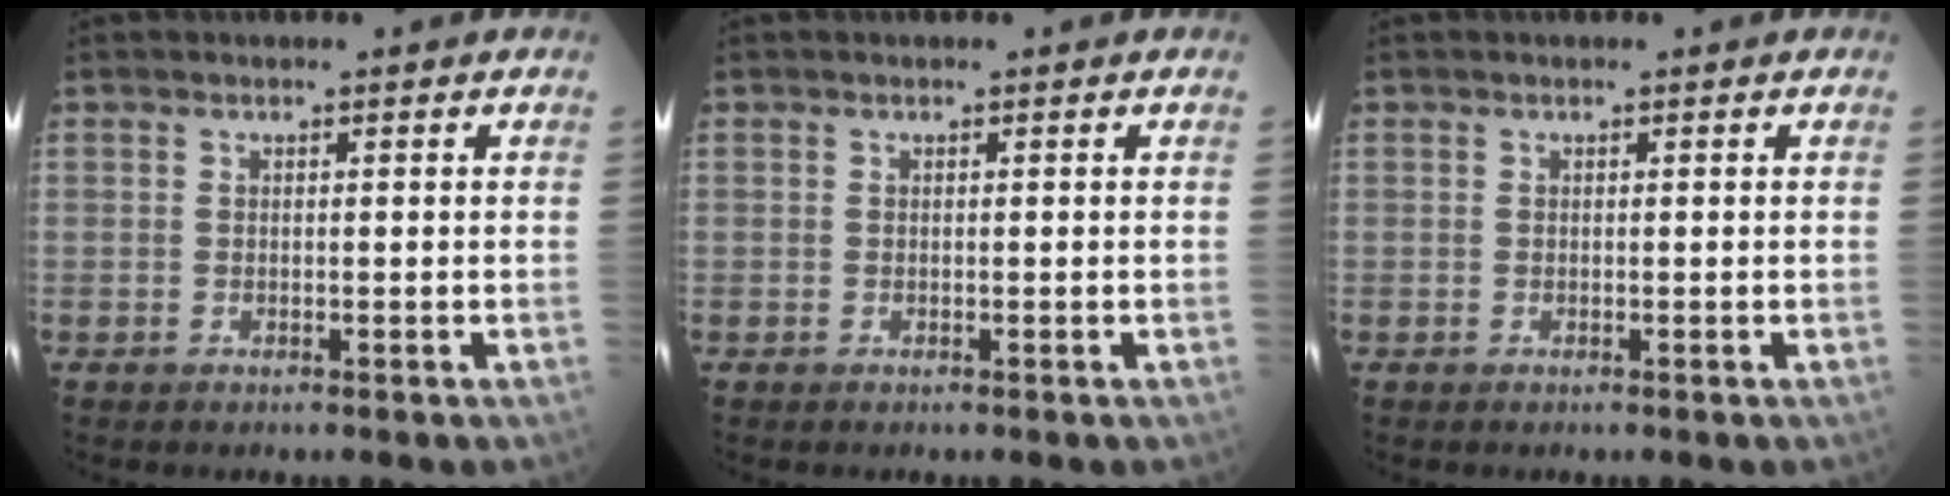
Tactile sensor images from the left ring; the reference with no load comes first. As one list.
[{"total": 0.0}, {"total": 0.0}]